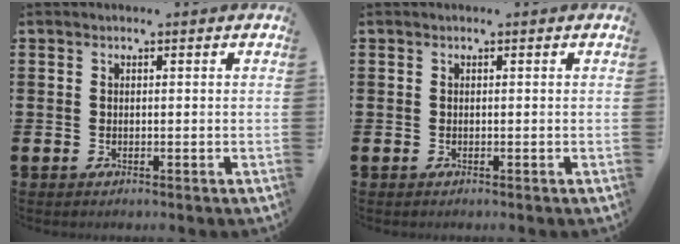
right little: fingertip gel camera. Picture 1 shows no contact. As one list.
[{"total": 0.0}]